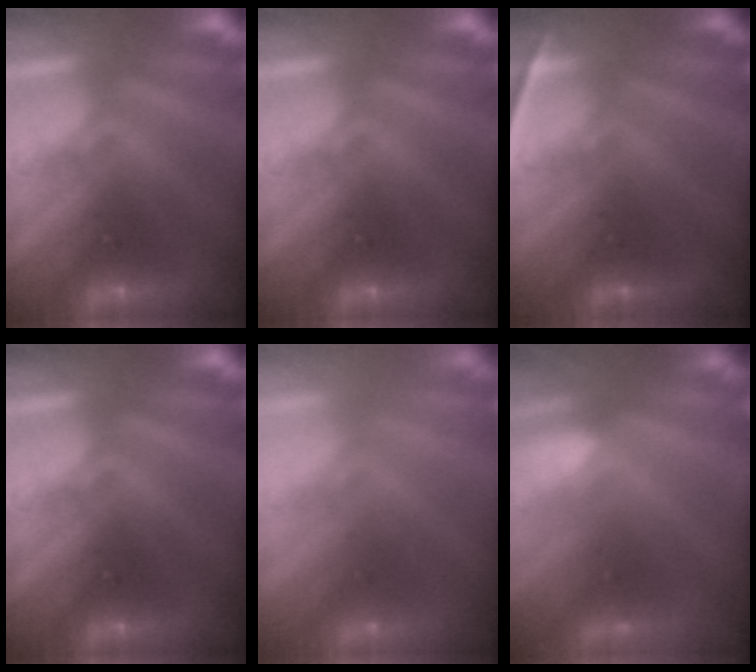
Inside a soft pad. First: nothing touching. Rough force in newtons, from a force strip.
{"total": 0.0}
{"total": 2.2}
{"total": 0.0}
{"total": 2.2}
{"total": 3.0}